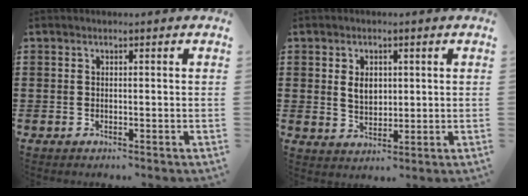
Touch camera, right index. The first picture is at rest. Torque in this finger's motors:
{"motor_torque": [0.06, -0.05, 0.46, 0.06]}